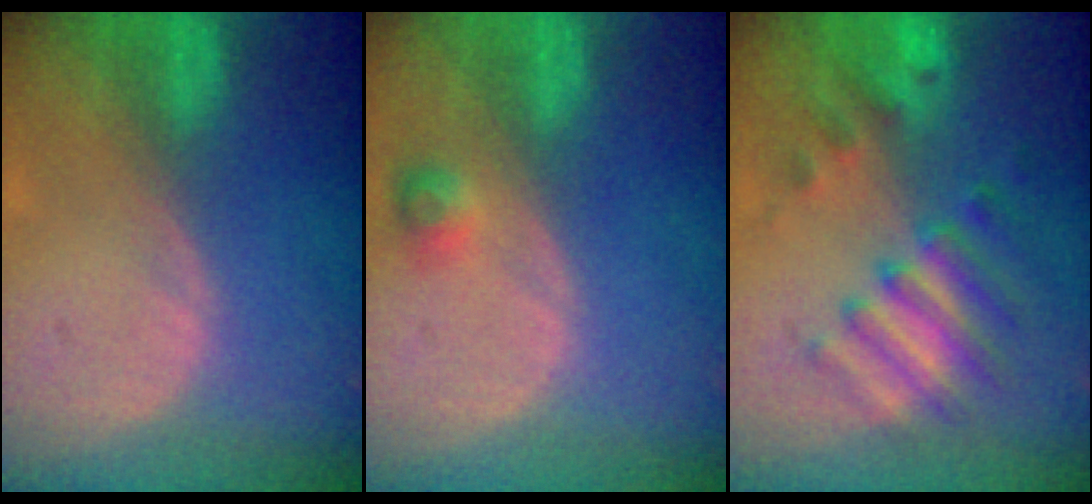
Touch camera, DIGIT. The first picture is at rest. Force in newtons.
{"total": 2.2, "press": 2.2, "slide": 0.4}
{"total": 8.0, "press": 7.7, "slide": 1.9}